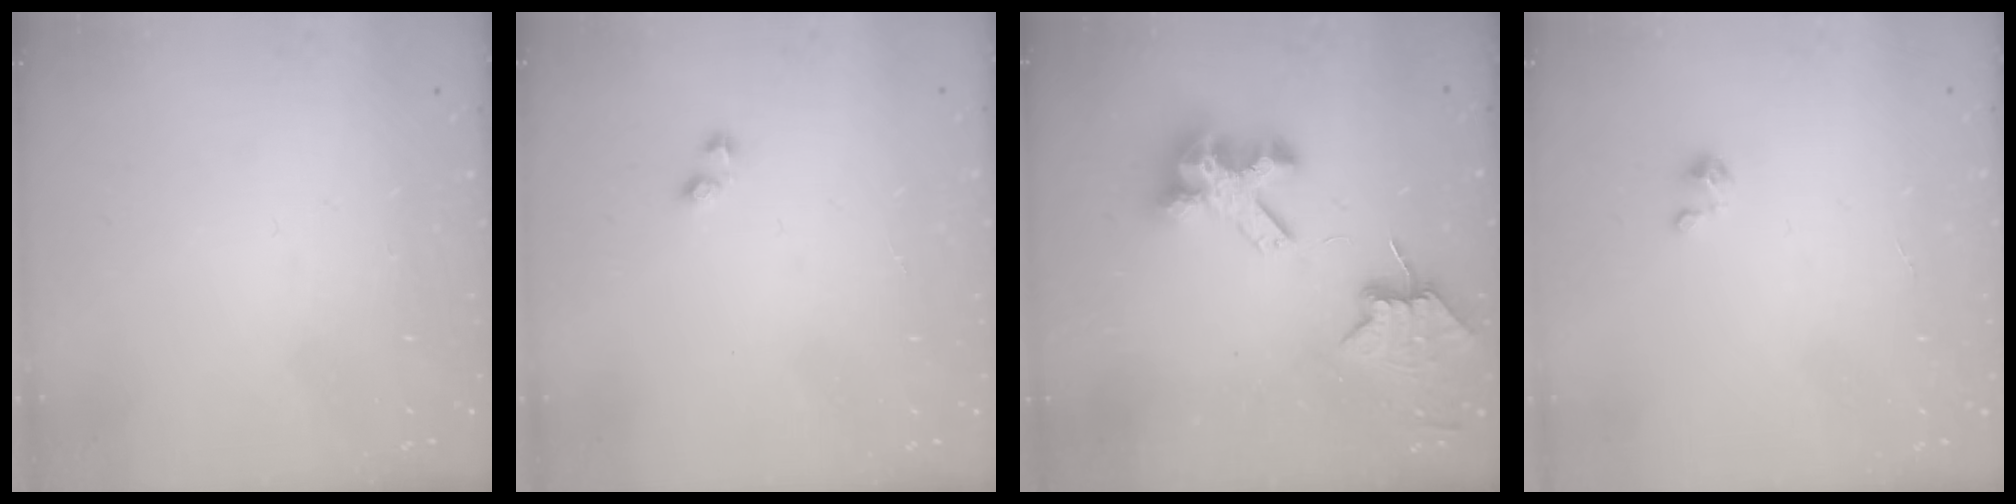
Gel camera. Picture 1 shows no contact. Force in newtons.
{"total": 1.0, "press": 0.9, "slide": 0.5}
{"total": 7.7, "press": 7.7, "slide": 1.0}
{"total": 1.3, "press": 1.3, "slide": 0.1}